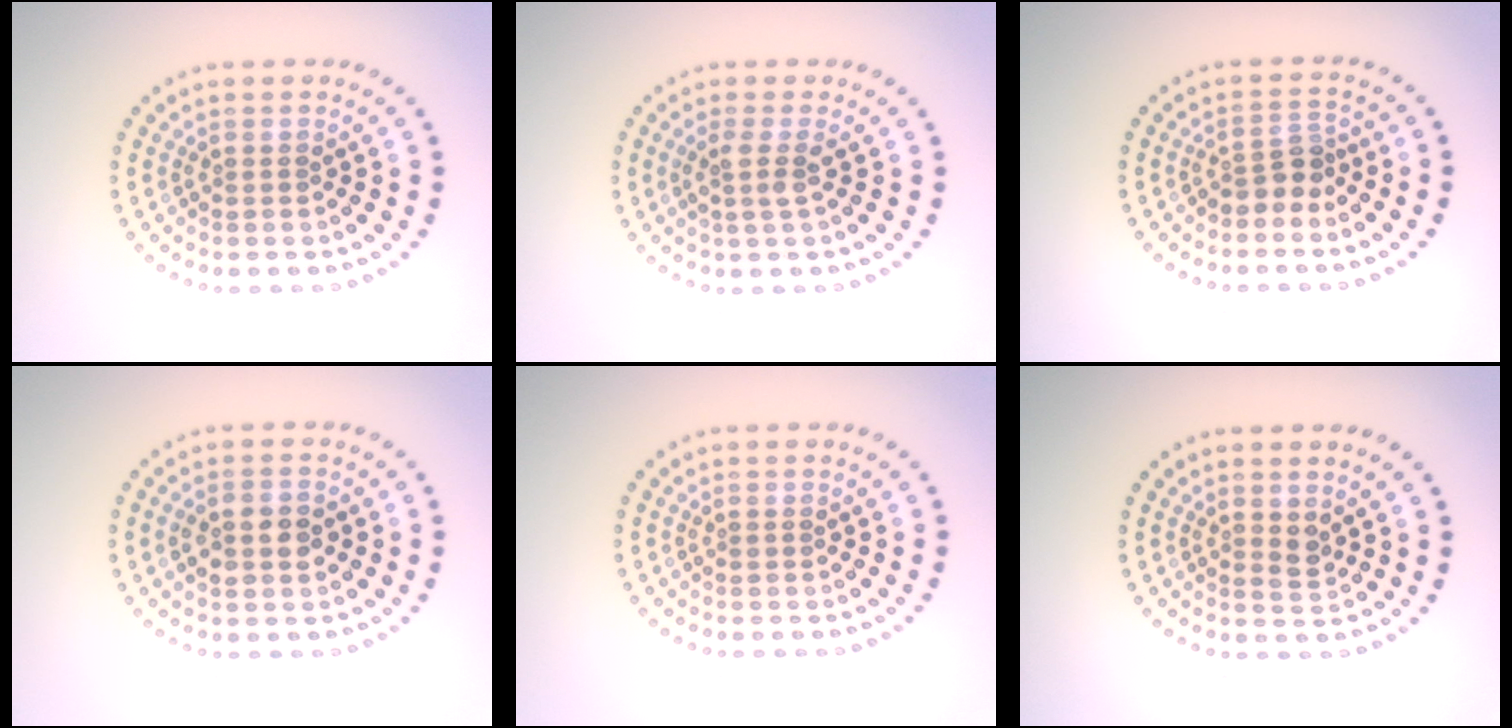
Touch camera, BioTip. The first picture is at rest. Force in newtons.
{"total": 1.8, "press": 1.3, "slide": 1.2}
{"total": 2.2, "press": 1.7, "slide": 1.4}
{"total": 2.4, "press": 2.4, "slide": 0.2}
{"total": 0.0}
{"total": 1.1, "press": 1.0, "slide": 0.5}